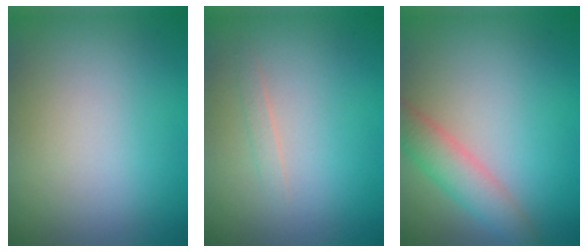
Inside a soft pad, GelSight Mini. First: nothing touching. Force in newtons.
{"total": 0.7, "press": 0.7, "slide": 0.1}
{"total": 3.5, "press": 3.5, "slide": 0.1}